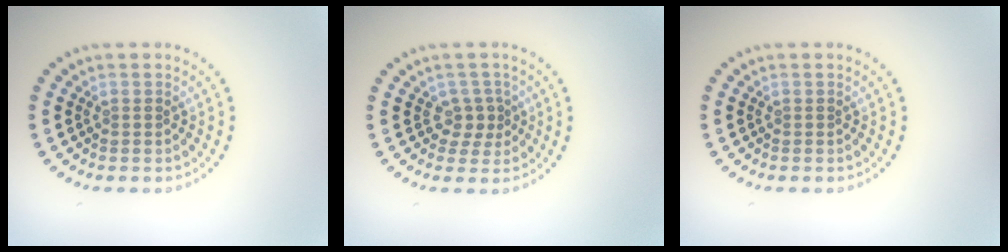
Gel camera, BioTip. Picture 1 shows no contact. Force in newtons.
{"total": 1.8, "press": 1.4, "slide": 1.1}
{"total": 0.0}